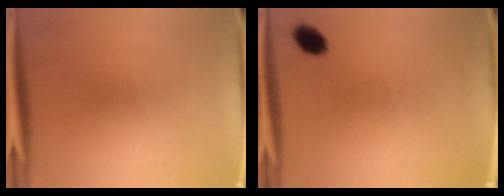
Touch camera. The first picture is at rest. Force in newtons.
{"total": 3.5}